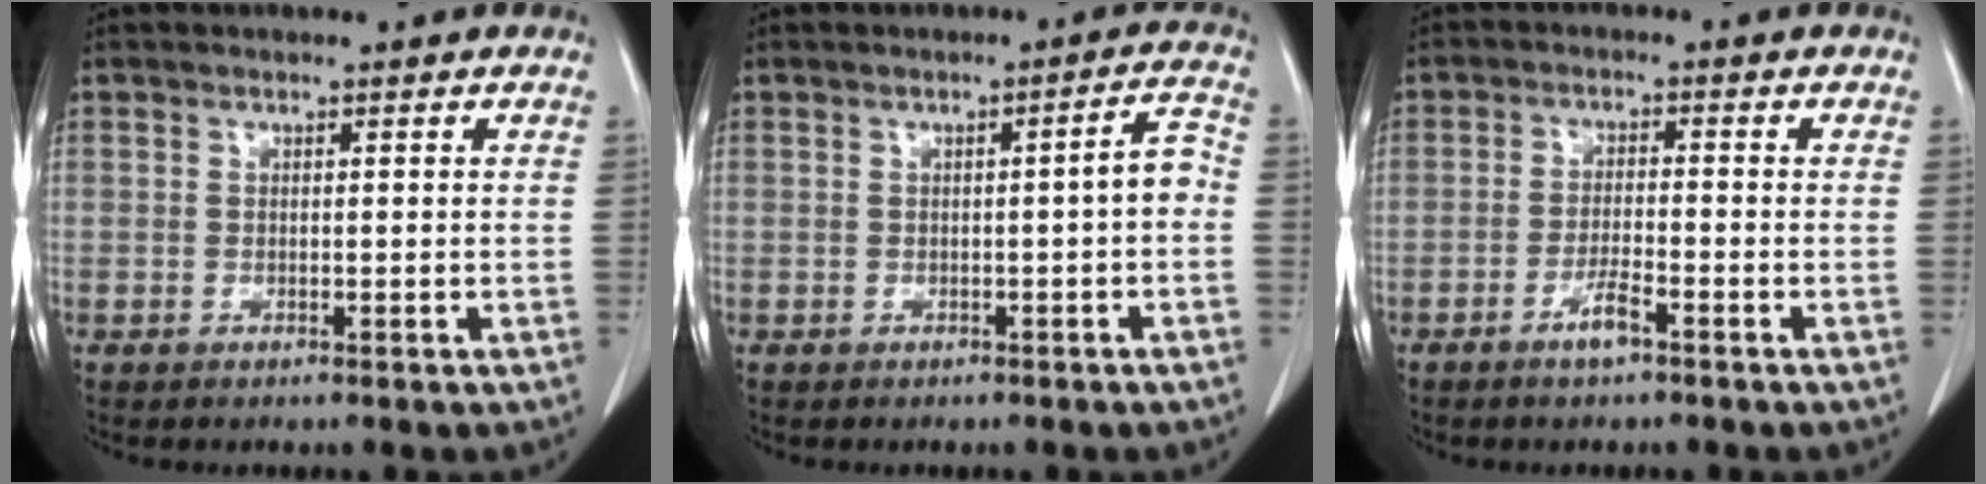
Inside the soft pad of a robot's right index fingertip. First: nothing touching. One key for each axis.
{"total": 3.4, "fx": -0.6, "fy": 0.2, "fz": 3.3, "tx": -0.041, "ty": 0.009, "tz": -0.009}
{"total": 3.3, "fx": -2.2, "fy": 0.3, "fz": 2.5, "tx": -0.049, "ty": -0.001, "tz": -0.041}